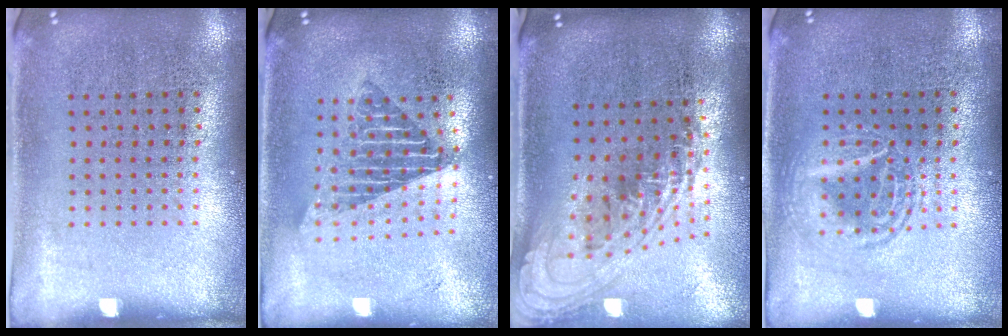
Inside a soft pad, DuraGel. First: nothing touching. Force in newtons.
{"total": 1.7, "press": 1.4, "slide": 1.0}
{"total": 2.3, "press": 1.7, "slide": 1.5}
{"total": 2.6, "press": 2.6, "slide": 0.3}